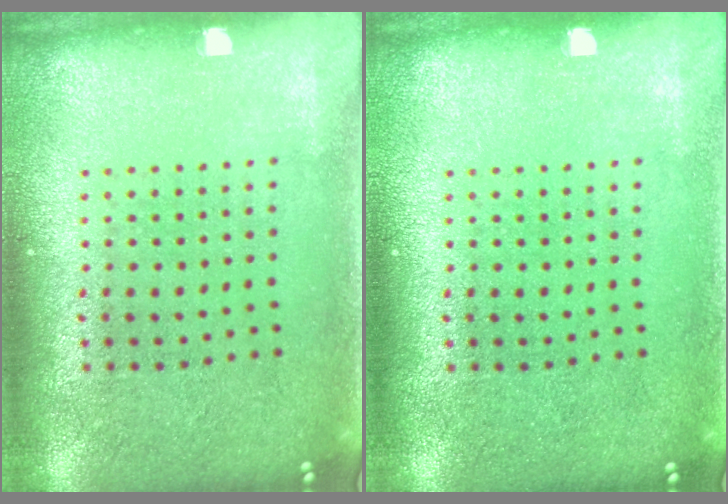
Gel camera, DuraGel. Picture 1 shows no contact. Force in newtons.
{"total": 0.0}